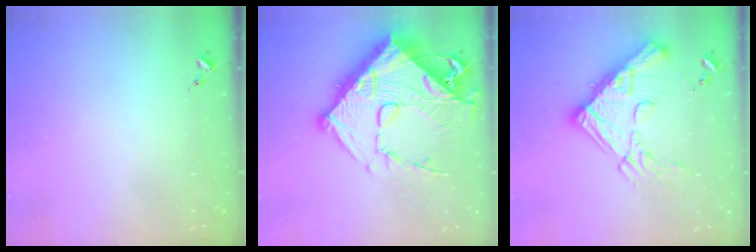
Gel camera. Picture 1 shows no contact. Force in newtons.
{"total": 25.7, "press": 25.6, "slide": 2.6}
{"total": 20.5, "press": 20.3, "slide": 2.3}